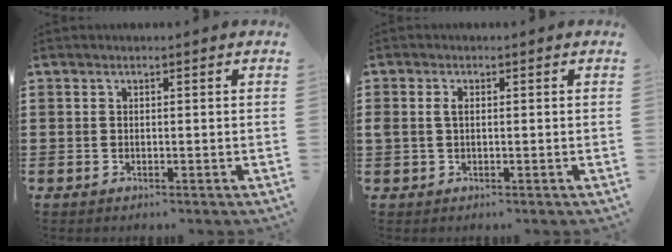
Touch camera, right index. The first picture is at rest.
{"total": 1.7, "force": [0.2, 1.0, 1.3], "torque": [-0.029, 0.007, 0.002]}